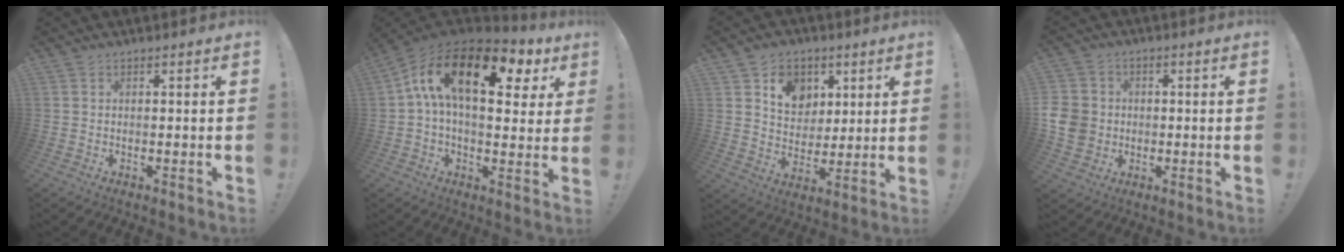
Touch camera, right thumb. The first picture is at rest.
{"total": 19.5, "force": [6.7, 8.9, 16.0], "torque": [-0.269, -0.016, 0.107]}
{"total": 11.5, "force": [5.4, 9.1, 4.5], "torque": [-0.061, -0.024, 0.105]}
{"total": 8.8, "force": [-0.8, 8.0, 3.7], "torque": [-0.068, 0.012, -0.011]}